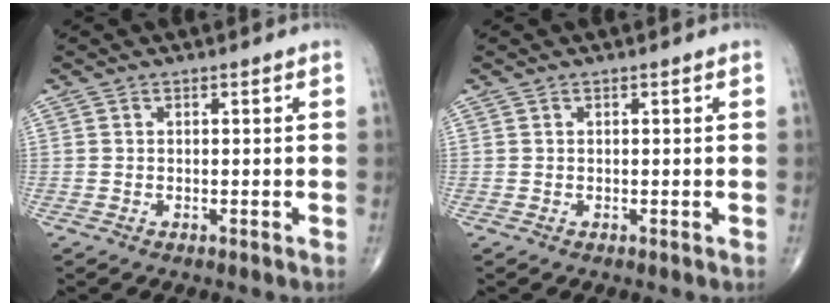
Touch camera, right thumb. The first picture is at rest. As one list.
[{"total": 0.0}]